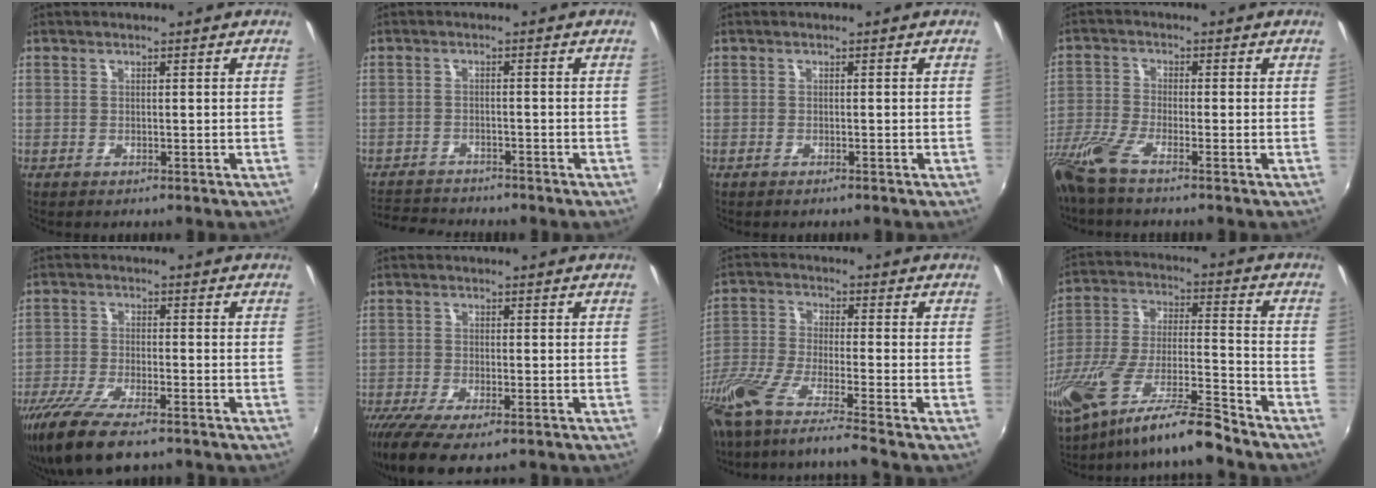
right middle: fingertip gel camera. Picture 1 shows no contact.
{"total": 6.7, "force": [-6.4, 1.4, 1.4], "torque": [-0.051, -0.005, -0.107]}
{"total": 0.7, "force": [-0.6, 0.0, 0.4], "torque": [-0.008, -0.002, -0.013]}
{"total": 7.1, "force": [-5.4, 0.1, 4.6], "torque": [-0.111, -0.024, -0.111]}
{"total": 10.9, "force": [-8.0, 2.8, 6.9], "torque": [-0.161, -0.036, -0.152]}
{"total": 9.8, "force": [-6.7, 2.8, 6.6], "torque": [-0.154, -0.044, -0.118]}
{"total": 14.0, "force": [-11.4, -1.1, 8.0], "torque": [-0.151, -0.052, -0.208]}
{"total": 16.2, "force": [-12.6, 1.3, 10.2], "torque": [-0.202, -0.023, -0.231]}